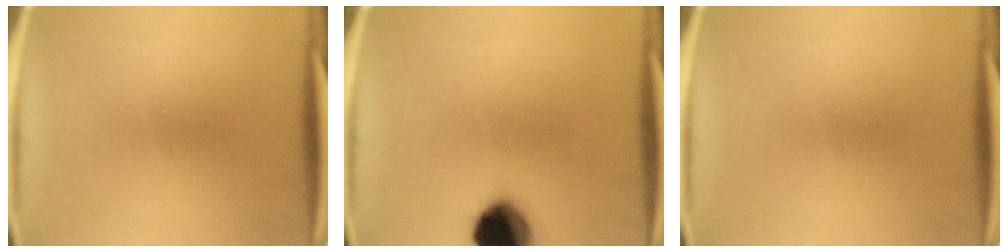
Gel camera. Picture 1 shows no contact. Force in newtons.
{"total": 14.6}
{"total": 0.0}